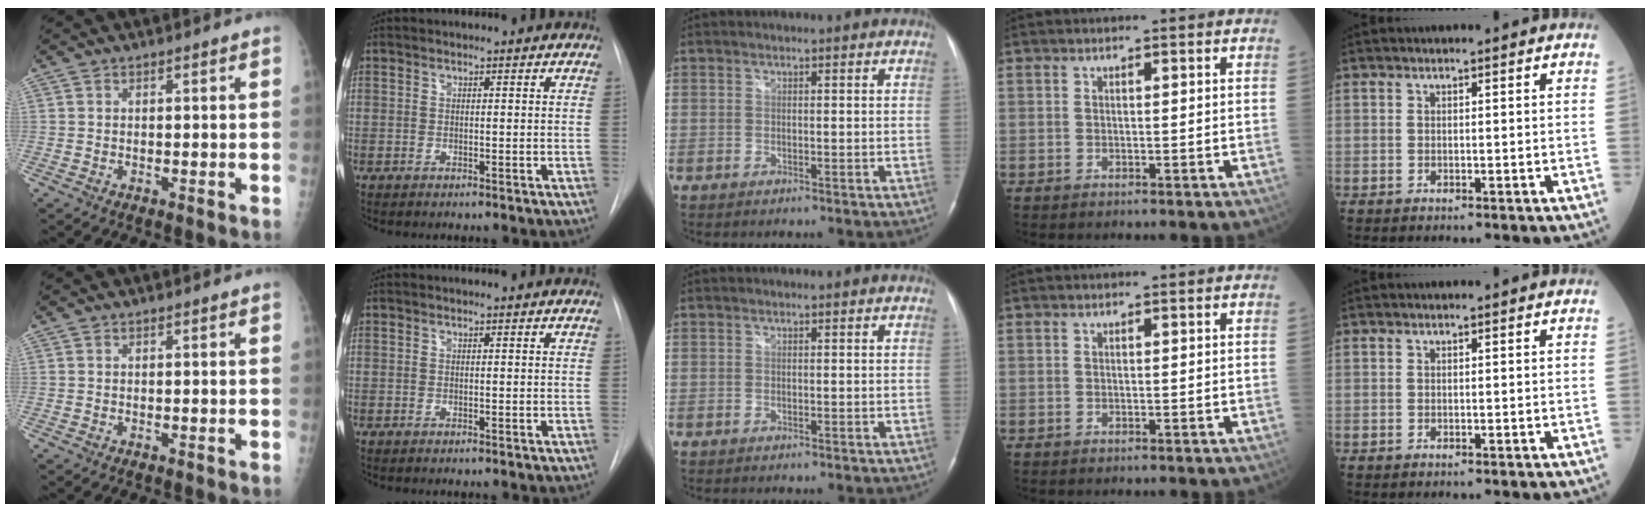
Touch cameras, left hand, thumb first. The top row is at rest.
{}